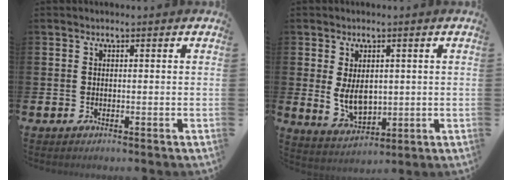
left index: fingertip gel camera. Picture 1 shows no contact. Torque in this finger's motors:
{"motor_torque": [0.46, 0.09, 0.22, 0.21]}